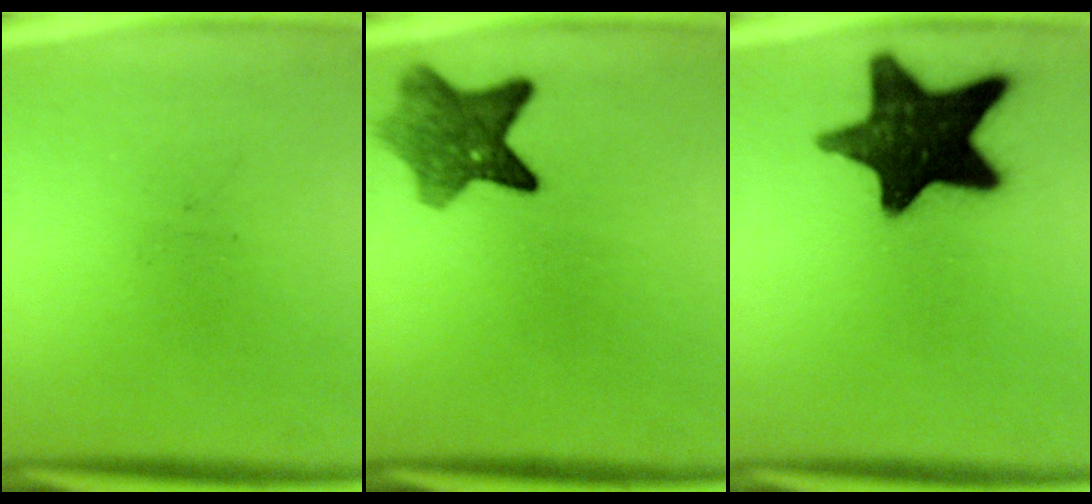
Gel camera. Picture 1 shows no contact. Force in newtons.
{"total": 7.3}
{"total": 17.6}